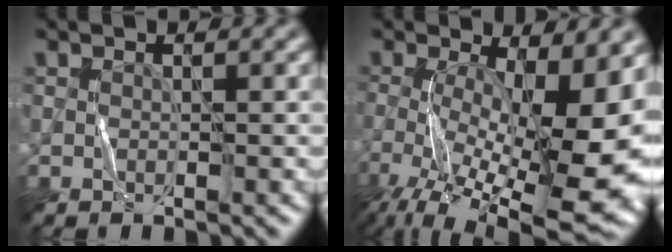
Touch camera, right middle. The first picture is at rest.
{"total": 15.6, "force": [-2.9, 5.6, 14.3], "torque": [-0.219, -0.028, -0.031]}